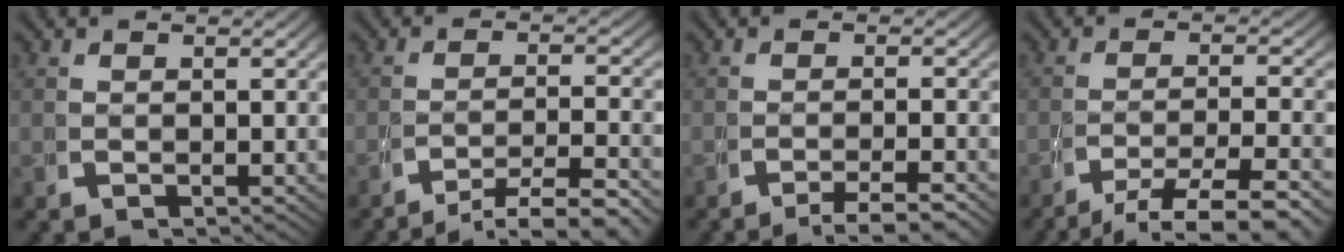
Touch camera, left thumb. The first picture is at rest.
{"total": 4.7, "force": [-3.0, 1.8, 3.1], "torque": [-0.040, -0.008, -0.044]}
{"total": 3.8, "force": [-2.9, 1.0, 2.3], "torque": [-0.034, -0.003, -0.047]}
{"total": 6.4, "force": [-3.8, 2.6, 4.4], "torque": [-0.072, -0.014, -0.050]}